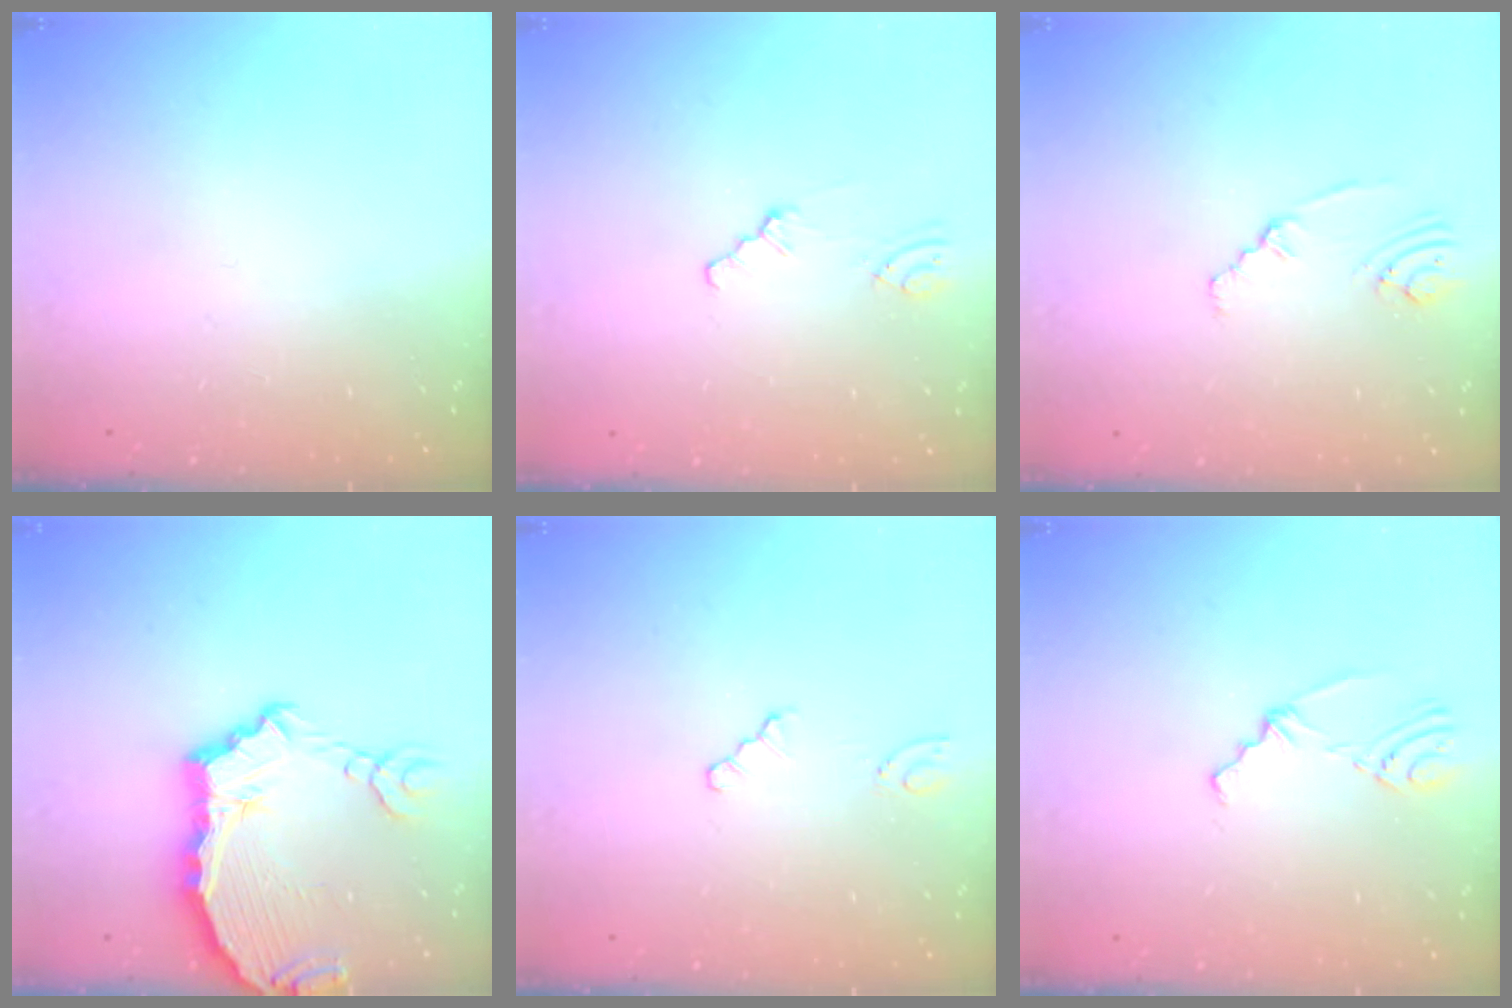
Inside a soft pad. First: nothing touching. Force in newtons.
{"total": 0.8, "press": 0.8, "slide": 0.2}
{"total": 1.8, "press": 1.7, "slide": 0.7}
{"total": 9.0, "press": 8.9, "slide": 1.0}
{"total": 1.3, "press": 1.2, "slide": 0.2}
{"total": 2.8, "press": 2.4, "slide": 1.5}